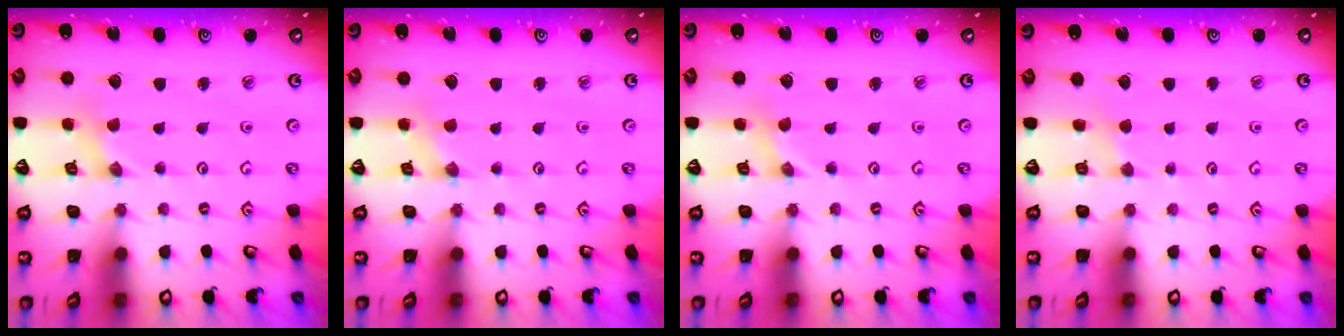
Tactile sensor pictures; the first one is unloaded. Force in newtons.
{"total": 0.0}
{"total": 0.0}
{"total": 2.0, "press": 1.9, "slide": 0.4}